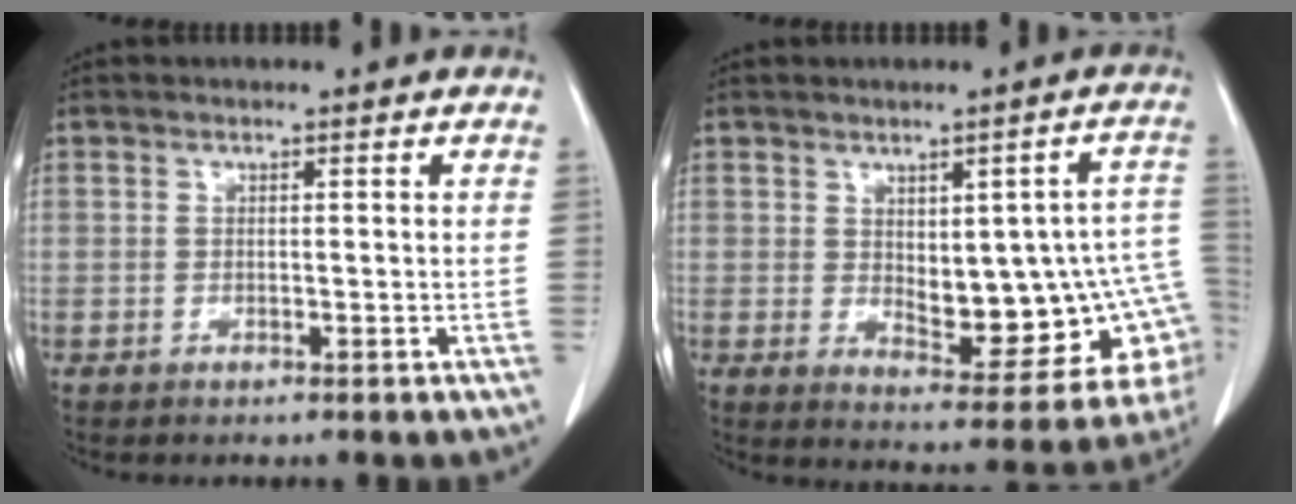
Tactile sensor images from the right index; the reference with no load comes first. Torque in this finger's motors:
{"motor_torque": [0.49, -0.16, 0.51, 0.05]}